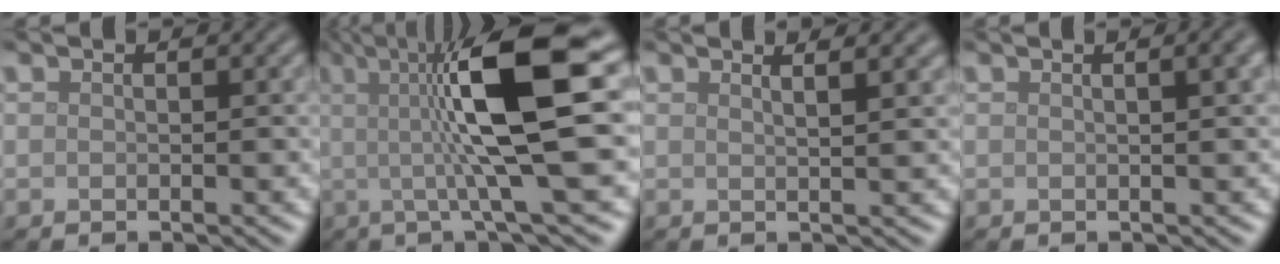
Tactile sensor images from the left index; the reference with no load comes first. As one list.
[{"total": 12.2, "force": [1.8, 2.7, 11.8], "torque": [-0.165, 0.010, 0.026]}, {"total": 2.8, "force": [1.8, 1.0, 1.9], "torque": [-0.004, 0.017, -0.004]}, {"total": 4.0, "force": [1.3, 1.7, 3.4], "torque": [-0.015, 0.017, -0.004]}]